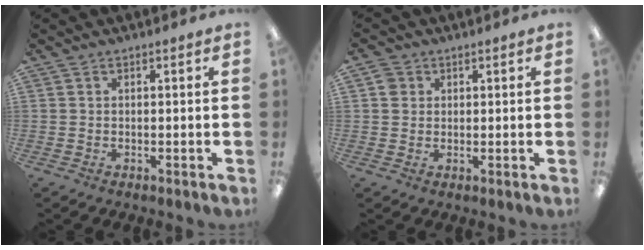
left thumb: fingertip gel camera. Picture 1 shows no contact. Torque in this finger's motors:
{"motor_torque": [0.04, -0.18, 0.04, -0.01, 0.00]}